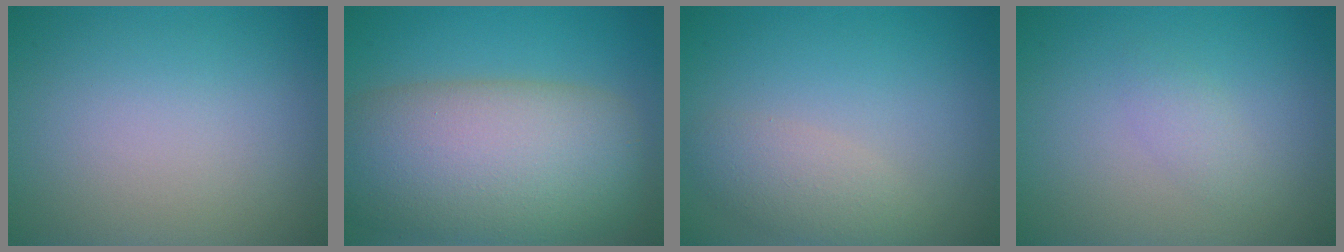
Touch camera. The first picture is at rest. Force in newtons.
{"total": 12.4, "press": 12.4, "slide": 0.7}
{"total": 2.7, "press": 2.7, "slide": 0.2}
{"total": 1.2, "press": 1.2, "slide": 0.1}